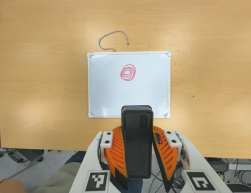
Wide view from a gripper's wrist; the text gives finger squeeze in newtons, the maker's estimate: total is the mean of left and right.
{"total": 8.9, "left": 7.5, "right": 10.2}